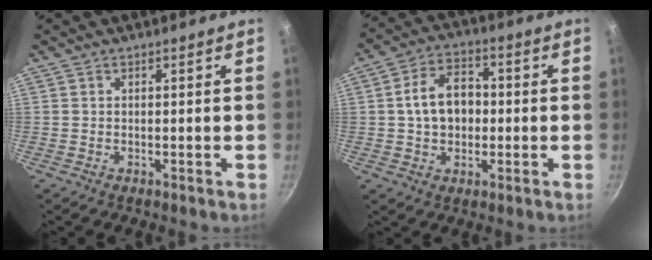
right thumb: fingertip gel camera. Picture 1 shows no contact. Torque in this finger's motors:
{"motor_torque": [0.04, 0.23, 0.11, 0.03, 0.10]}